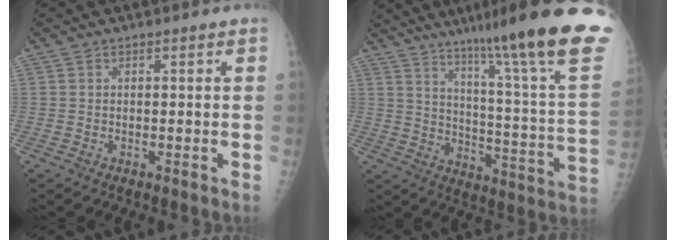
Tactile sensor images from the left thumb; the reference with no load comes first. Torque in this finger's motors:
{"motor_torque": [1.88, -0.78, 1.23, -1.54, 0.35]}